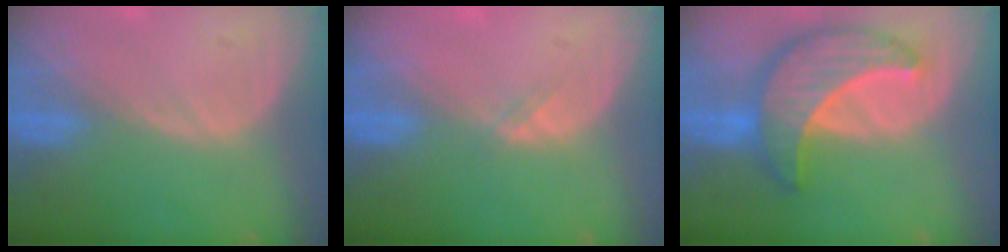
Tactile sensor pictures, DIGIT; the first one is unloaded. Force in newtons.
{"total": 1.1, "press": 0.8, "slide": 0.7}
{"total": 10.0, "press": 10.0, "slide": 0.8}